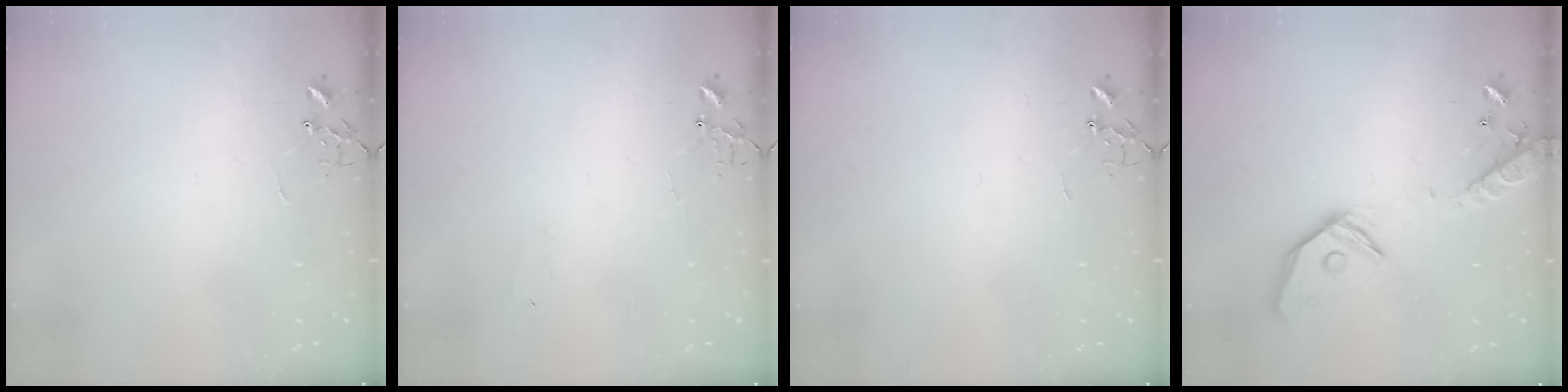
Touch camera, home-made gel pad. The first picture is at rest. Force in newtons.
{"total": 4.3, "press": 4.2, "slide": 0.5}
{"total": 0.0}
{"total": 16.6, "press": 16.4, "slide": 3.0}